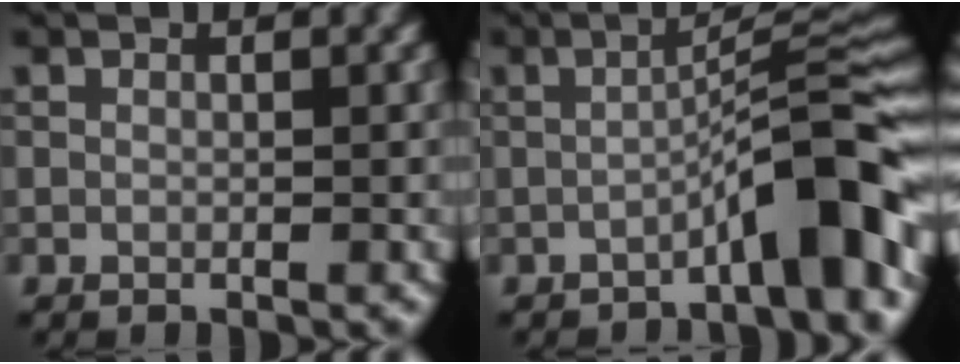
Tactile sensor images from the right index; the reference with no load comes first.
{"total": 7.1, "force": [-3.2, 0.9, 6.3], "torque": [-0.087, 0.028, -0.059]}